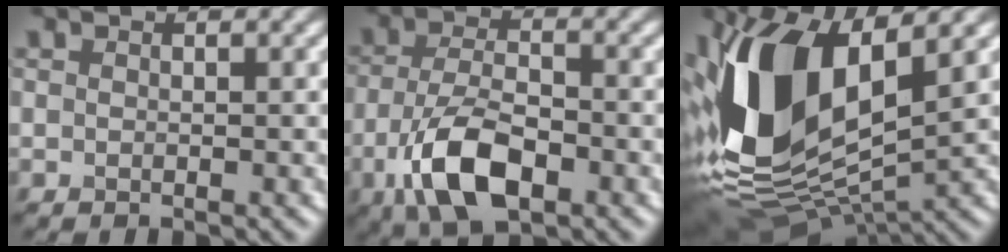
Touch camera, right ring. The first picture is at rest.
{"total": 7.6, "force": [-3.3, 3.6, 5.8], "torque": [-0.118, -0.005, -0.070]}
{"total": 14.1, "force": [1.4, 7.3, 11.9], "torque": [-0.250, -0.006, 0.020]}